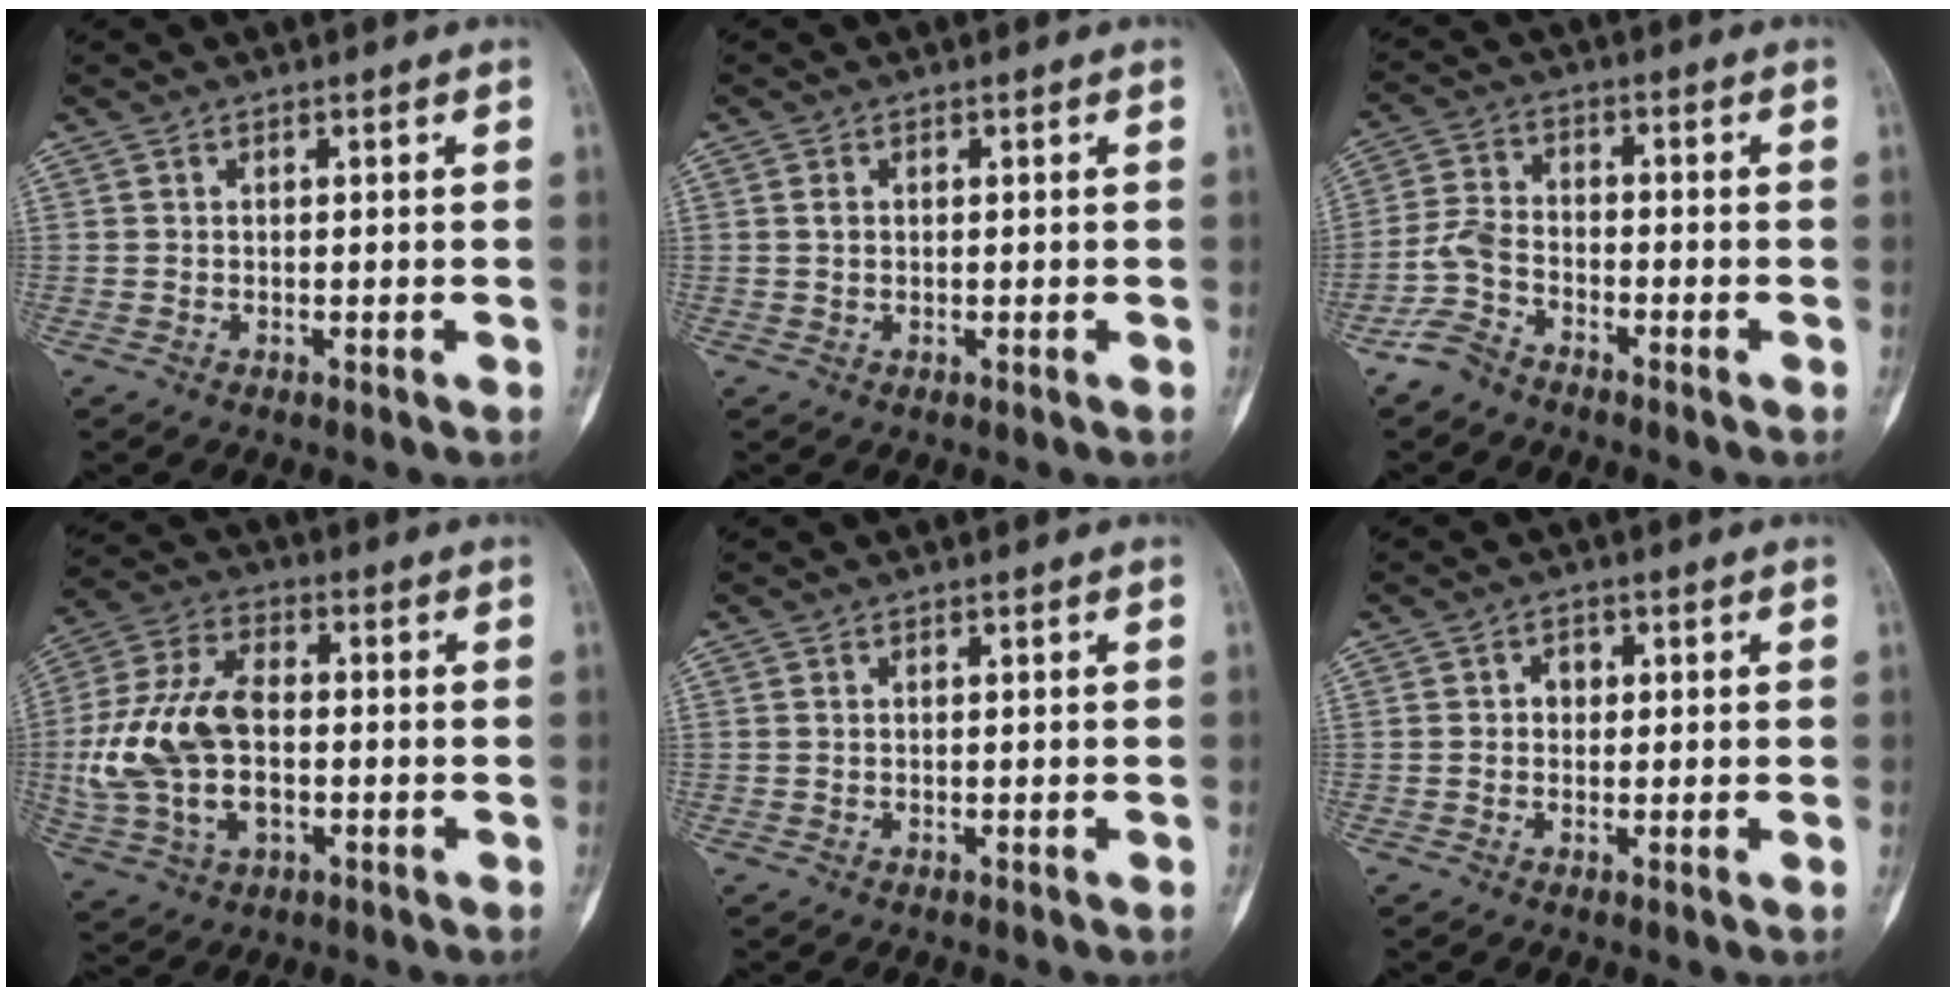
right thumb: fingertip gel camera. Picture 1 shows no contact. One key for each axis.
{"total": 1.2, "fx": 0.2, "fy": 0.9, "fz": 0.8, "tx": -0.012, "ty": 0.000, "tz": 0.004}
{"total": 5.9, "fx": -4.4, "fy": 2.9, "fz": 2.6, "tx": -0.062, "ty": 0.019, "tz": -0.094}
{"total": 17.1, "fx": -1.0, "fy": 10.2, "fz": 13.8, "tx": -0.289, "ty": 0.018, "tz": -0.016}
{"total": 0.0}
{"total": 2.0, "fx": 0.3, "fy": 1.6, "fz": 1.1, "tx": -0.005, "ty": 0.004, "tz": -0.001}